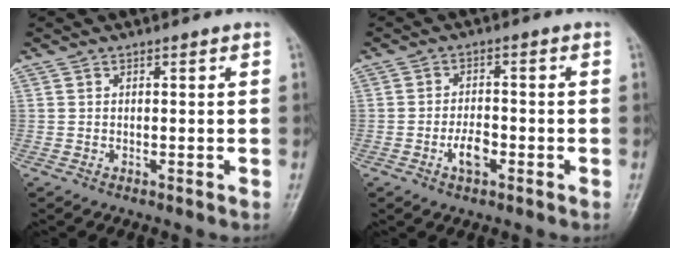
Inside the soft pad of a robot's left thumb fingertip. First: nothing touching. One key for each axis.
{"total": 4.3, "fx": -1.8, "fy": 2.2, "fz": 3.2, "tx": -0.052, "ty": 0.011, "tz": -0.033}